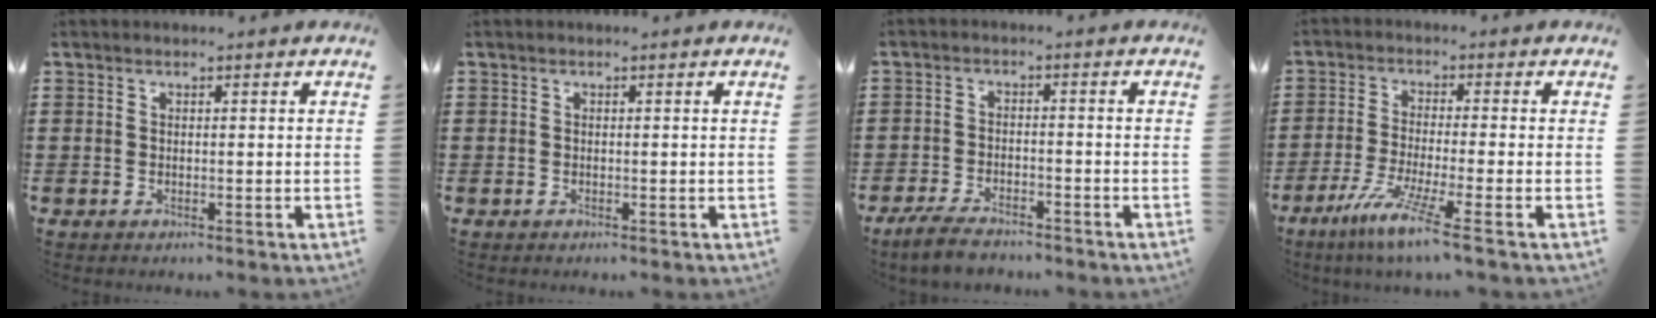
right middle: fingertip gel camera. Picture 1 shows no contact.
{"total": 0.0}
{"total": 4.1, "force": [-3.6, 0.9, 1.6], "torque": [-0.043, -0.001, -0.073]}
{"total": 6.6, "force": [-4.6, -0.6, 4.8], "torque": [-0.097, -0.021, -0.084]}